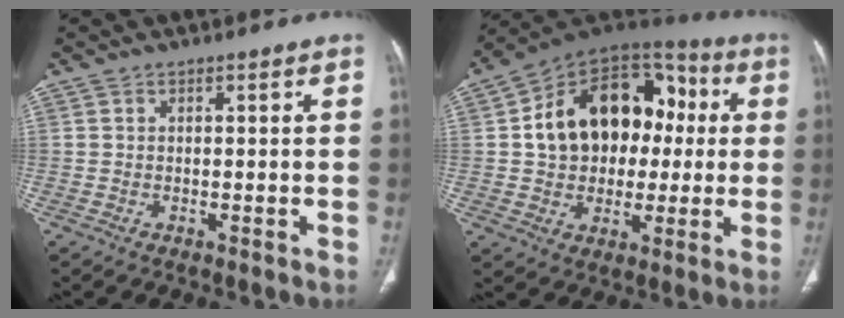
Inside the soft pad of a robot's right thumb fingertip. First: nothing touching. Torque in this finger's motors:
{"motor_torque": [1.56, 1.69, 1.10, -0.75, 0.15]}